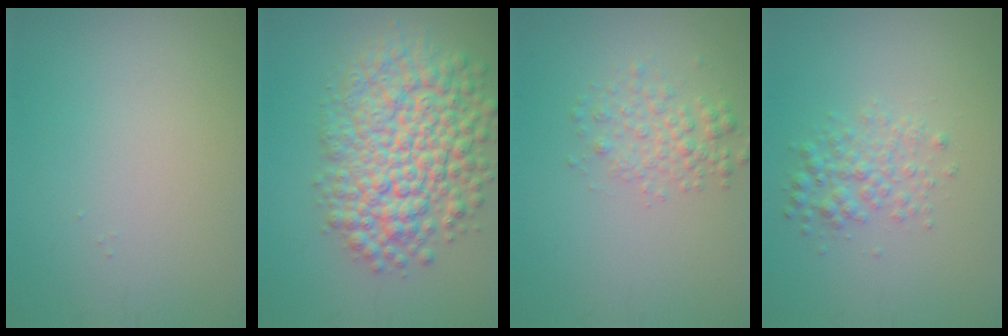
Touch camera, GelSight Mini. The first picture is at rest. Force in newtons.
{"total": 9.6, "press": 9.6, "slide": 0.3}
{"total": 2.4, "press": 2.4, "slide": 0.1}
{"total": 2.5, "press": 2.5, "slide": 0.0}